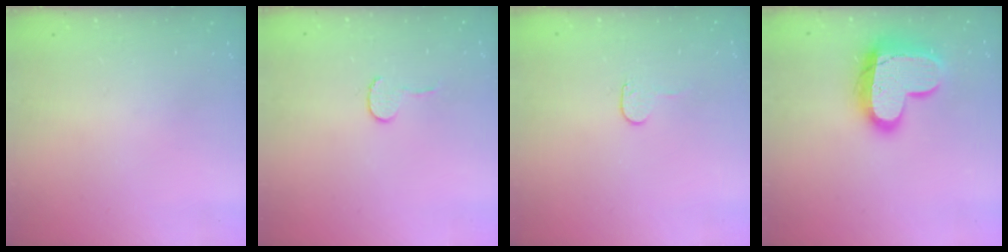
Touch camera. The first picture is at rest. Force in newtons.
{"total": 4.5, "press": 4.4, "slide": 0.4}
{"total": 4.5, "press": 4.5, "slide": 0.5}
{"total": 17.3, "press": 17.2, "slide": 1.4}